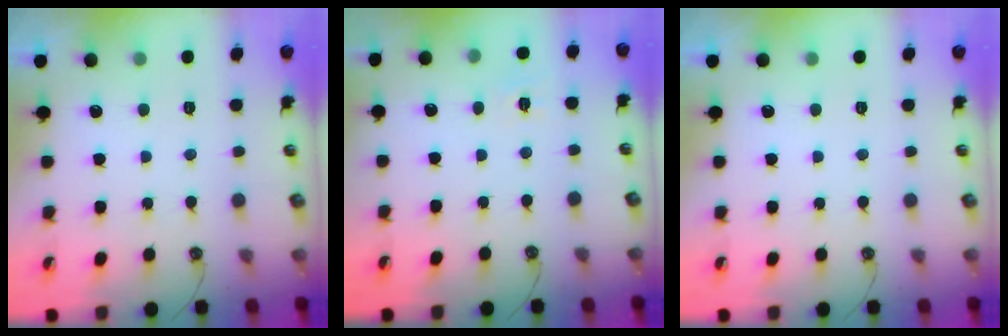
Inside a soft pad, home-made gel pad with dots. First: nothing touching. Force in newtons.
{"total": 5.0, "press": 4.9, "slide": 0.6}
{"total": 0.0}